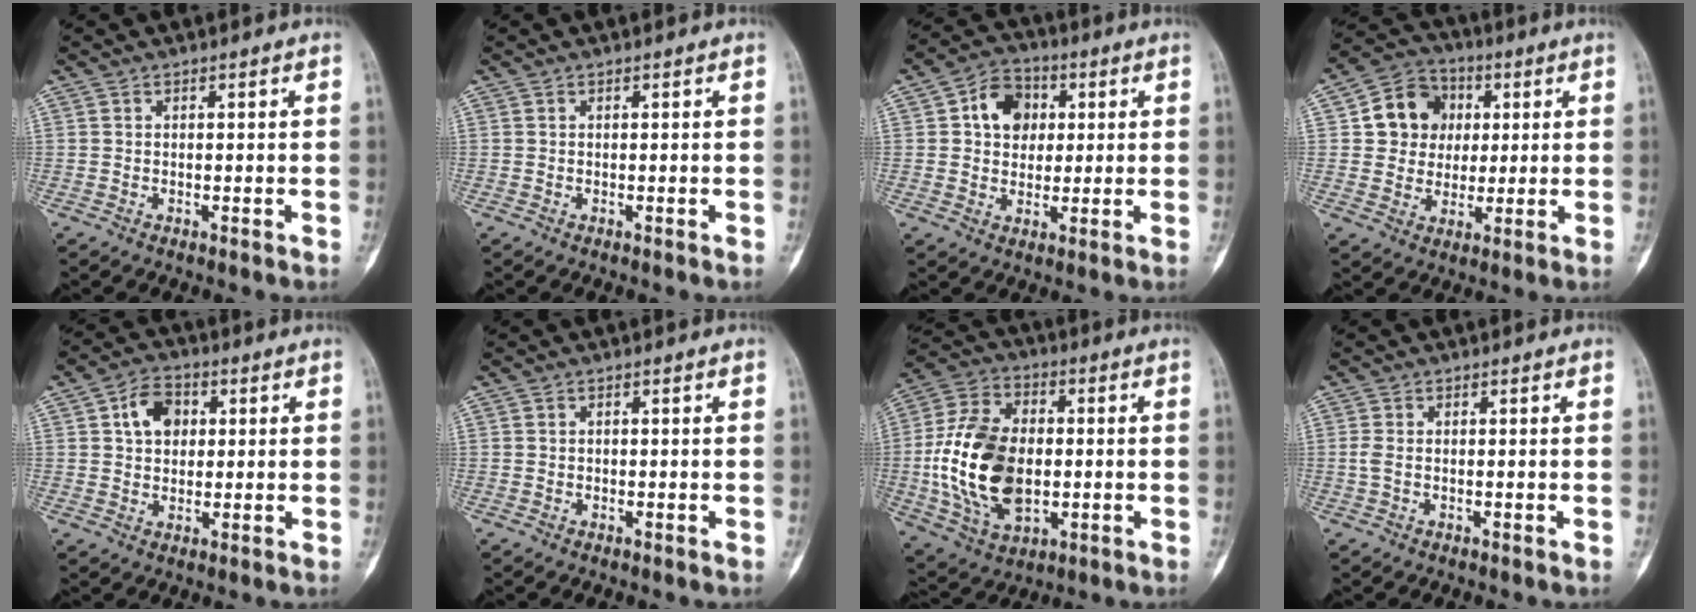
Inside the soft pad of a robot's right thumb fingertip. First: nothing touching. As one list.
[{"total": 0.0}, {"total": 9.2, "force": [2.1, 7.3, 5.1], "torque": [-0.046, 0.006, 0.027]}, {"total": 11.2, "force": [2.4, 10.0, 4.5], "torque": [-0.030, 0.003, 0.035]}, {"total": 7.3, "force": [1.9, 5.3, 4.6], "torque": [-0.055, 0.006, 0.027]}, {"total": 0.0}, {"total": 20.4, "force": [-1.4, 13.0, 15.7], "torque": [-0.287, 0.006, -0.017]}, {"total": 1.4, "force": [-0.1, 0.7, 1.2], "torque": [-0.035, -0.001, -0.001]}]